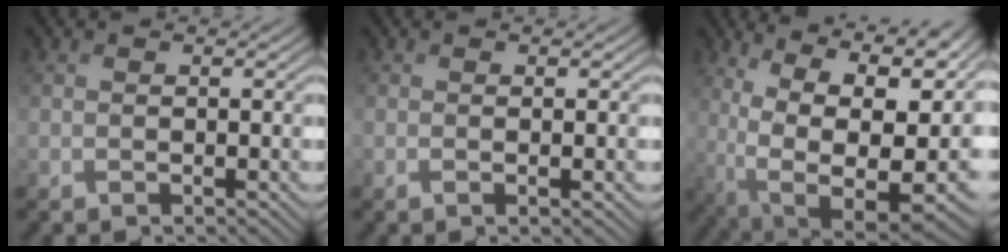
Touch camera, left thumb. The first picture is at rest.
{"total": 1.2, "force": [-0.3, 0.0, 1.2], "torque": [-0.013, 0.005, -0.009]}
{"total": 17.9, "force": [3.2, 10.8, 13.9], "torque": [-0.237, 0.001, 0.086]}